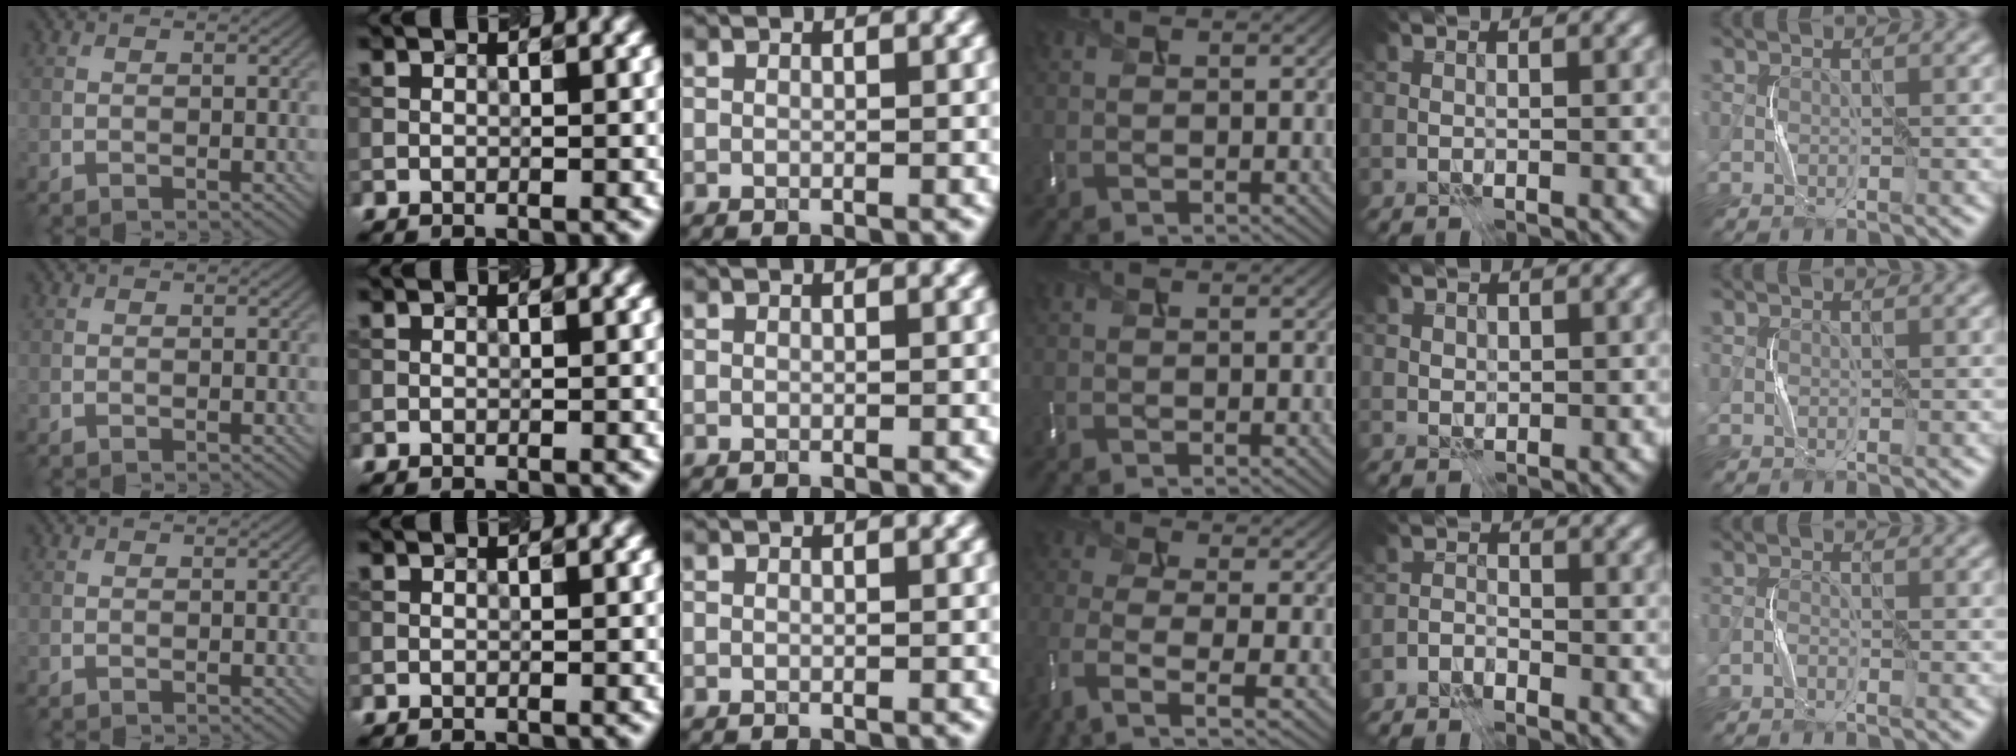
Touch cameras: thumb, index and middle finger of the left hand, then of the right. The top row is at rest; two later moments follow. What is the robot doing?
{"motion": "press", "object": "memory foam"}